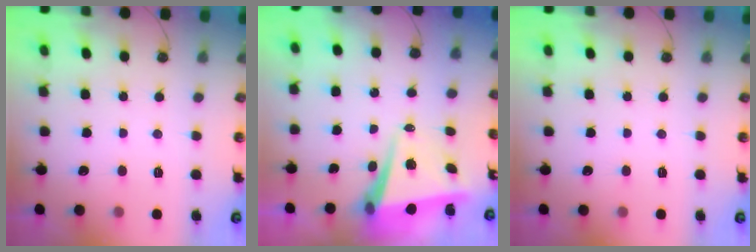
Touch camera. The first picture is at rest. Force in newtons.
{"total": 6.6, "press": 6.4, "slide": 1.3}
{"total": 0.0}